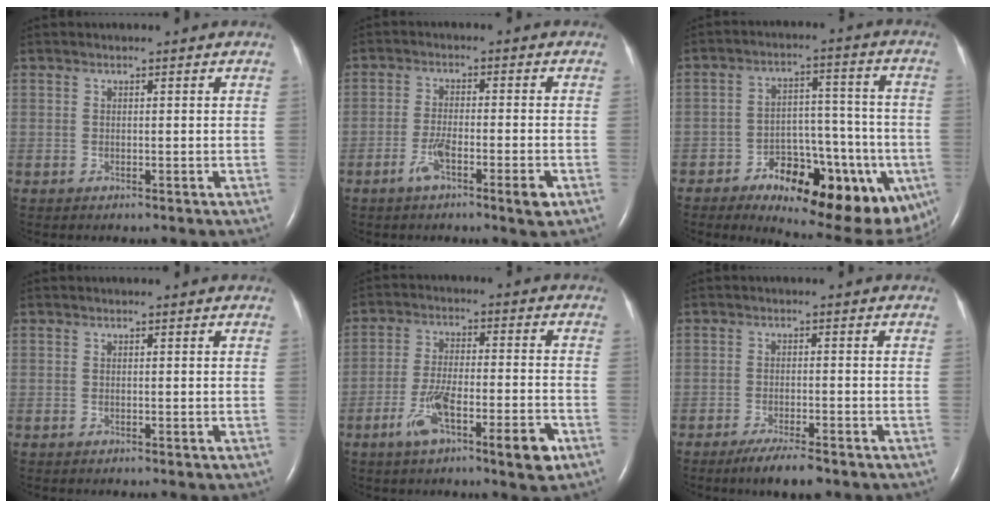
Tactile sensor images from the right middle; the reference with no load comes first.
{"total": 5.7, "force": [-2.9, 0.6, 4.9], "torque": [-0.093, -0.006, -0.052]}
{"total": 20.1, "force": [-10.1, 8.2, 15.3], "torque": [-0.147, 0.017, -0.131]}
{"total": 0.0}
{"total": 10.4, "force": [-5.1, 1.8, 8.9], "torque": [-0.158, -0.002, -0.084]}
{"total": 5.4, "force": [-4.0, 0.7, 3.6], "torque": [-0.064, -0.012, -0.062]}